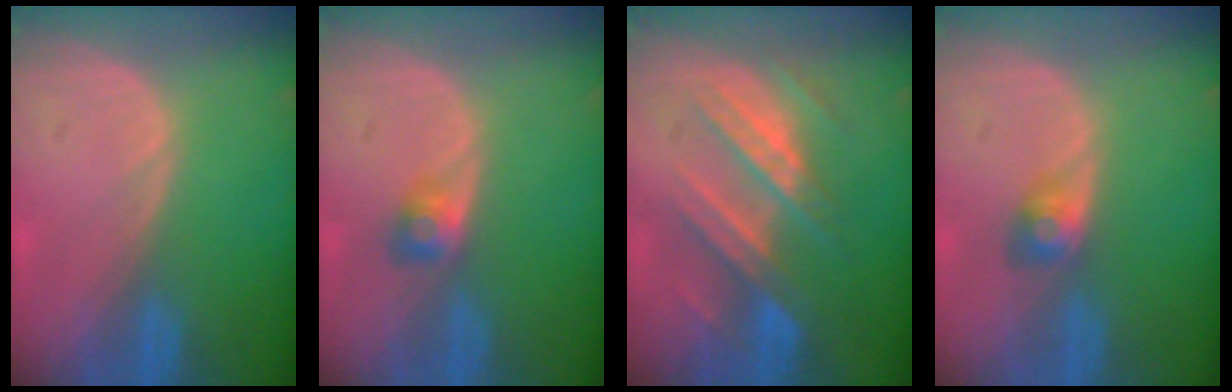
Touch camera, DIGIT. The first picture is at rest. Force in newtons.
{"total": 2.5, "press": 2.4, "slide": 0.8}
{"total": 8.6, "press": 8.3, "slide": 2.4}
{"total": 2.9, "press": 2.6, "slide": 1.1}